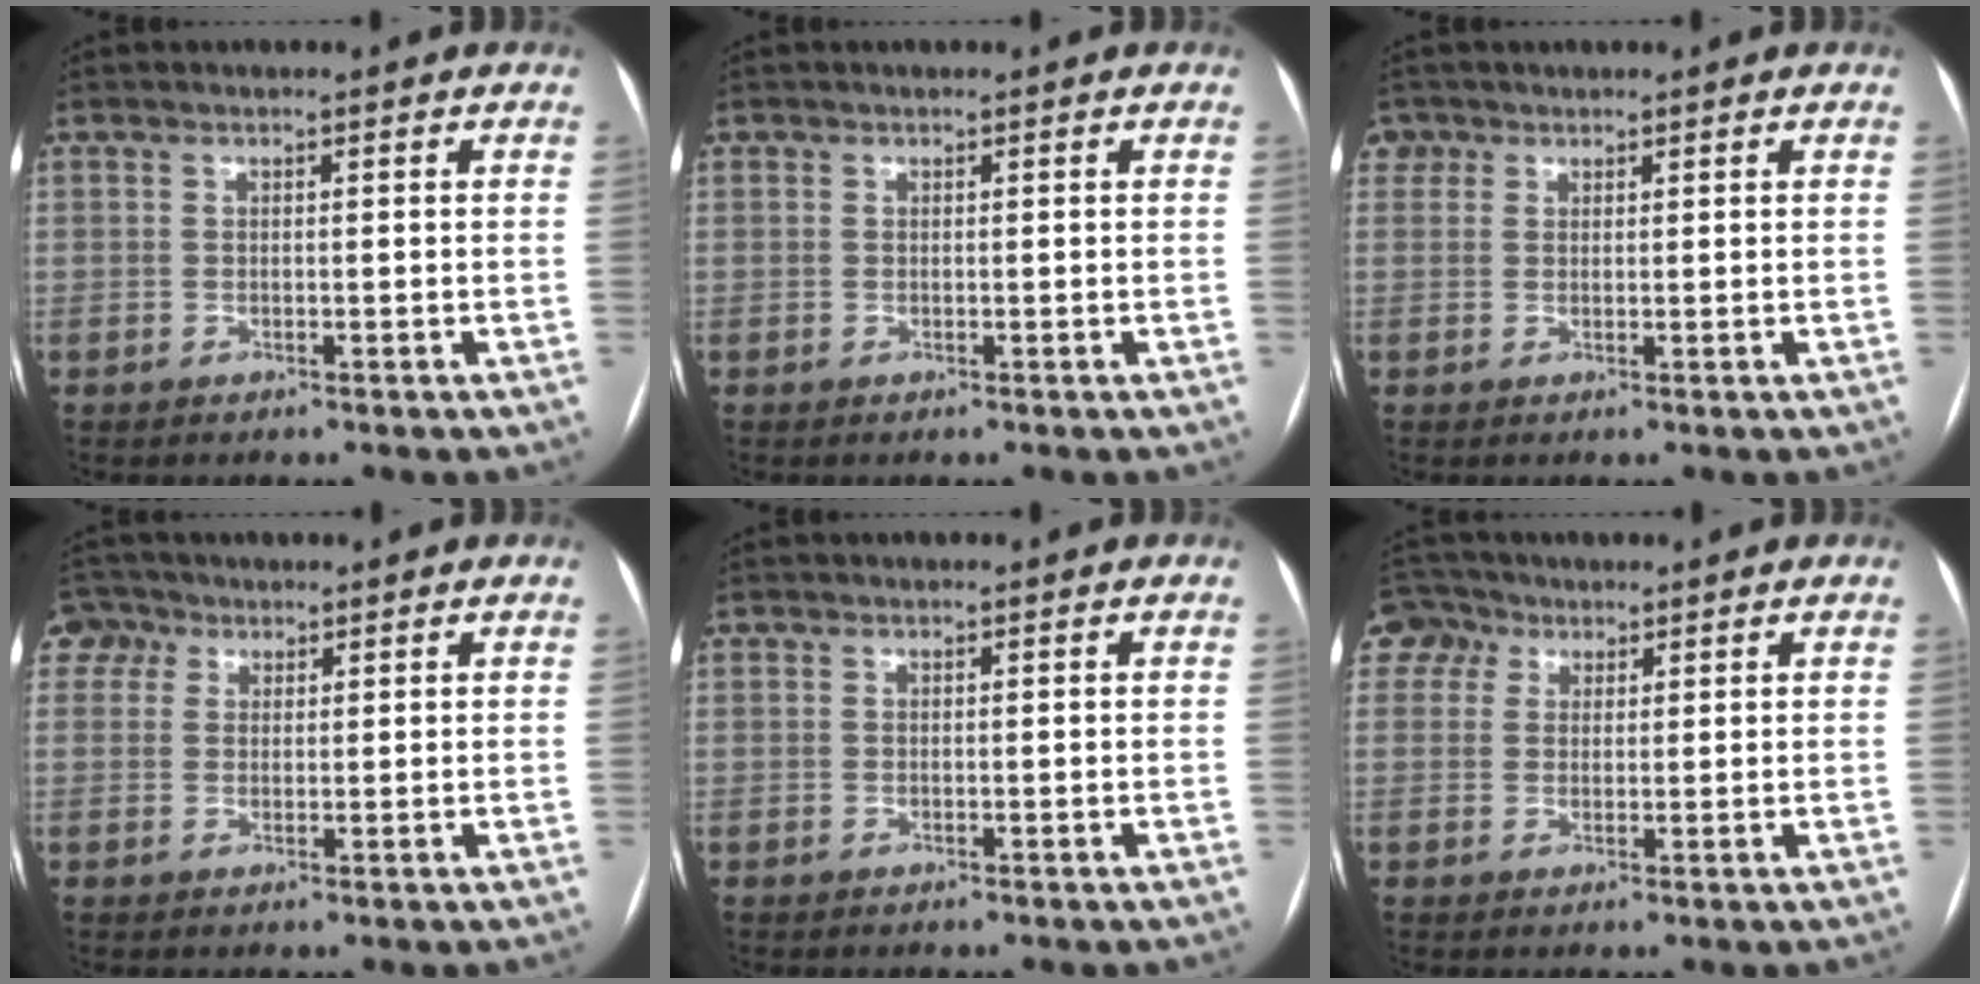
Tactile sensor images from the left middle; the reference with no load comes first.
{"total": 0.0}
{"total": 2.2, "force": [1.2, 1.8, 0.0], "torque": [0.010, 0.009, 0.020]}
{"total": 3.5, "force": [1.9, 2.9, 0.4], "torque": [-0.011, 0.018, 0.036]}
{"total": 0.0}
{"total": 4.2, "force": [2.2, 3.6, 0.4], "torque": [-0.016, 0.021, 0.044]}